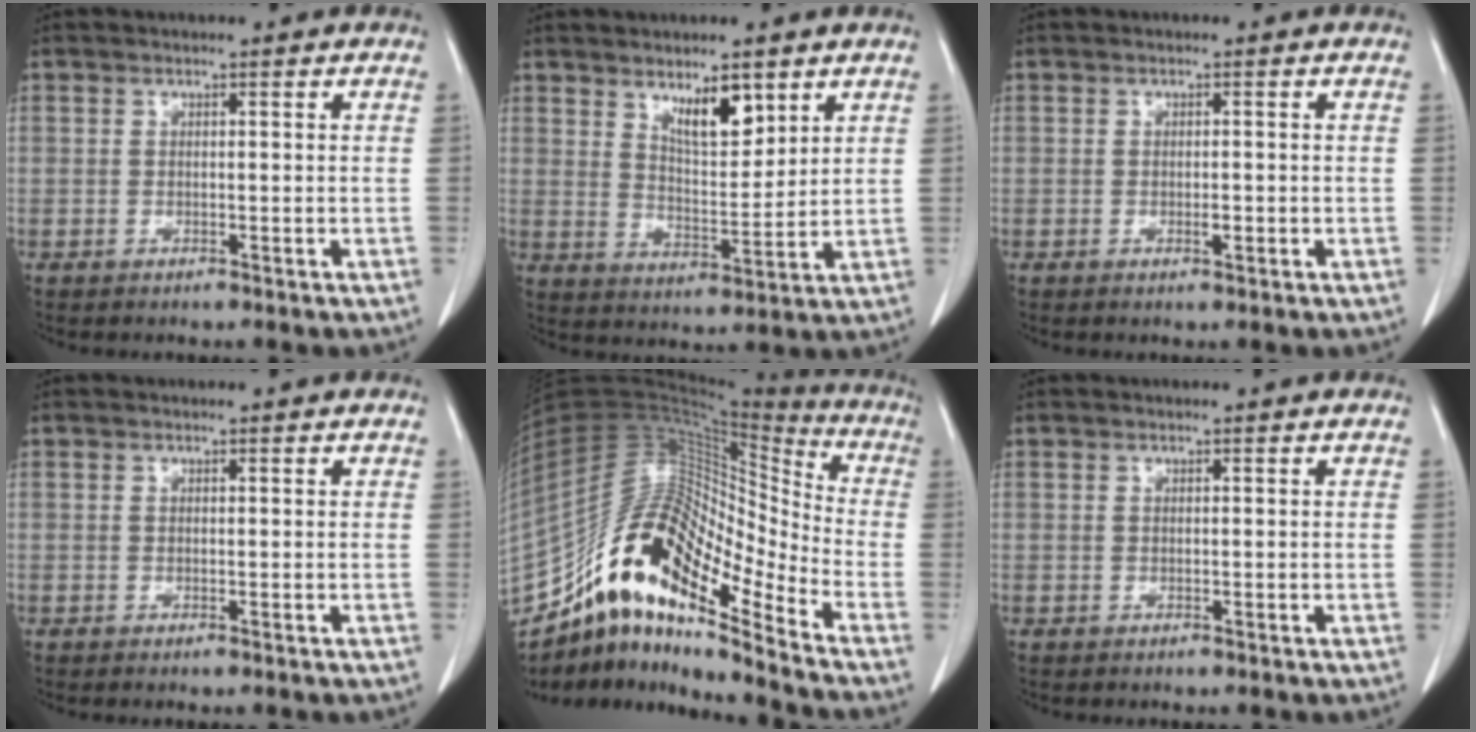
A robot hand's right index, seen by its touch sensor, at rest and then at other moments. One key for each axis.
{"total": 6.8, "fx": 4.3, "fy": 2.2, "fz": 4.8, "tx": -0.084, "ty": -0.009, "tz": 0.077}
{"total": 1.2, "fx": -0.3, "fy": 0.5, "fz": 1.1, "tx": -0.020, "ty": -0.001, "tz": -0.003}
{"total": 0.0}
{"total": 20.0, "fx": -14.3, "fy": 4.3, "fz": 13.3, "tx": -0.259, "ty": 0.036, "tz": -0.259}
{"total": 0.0}